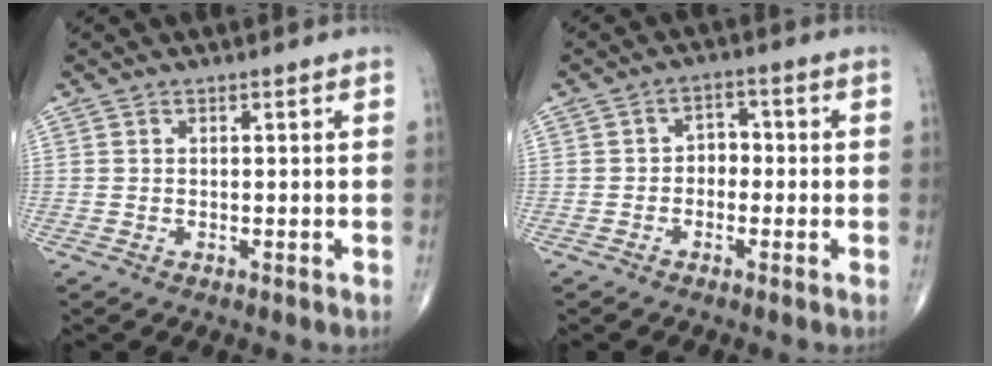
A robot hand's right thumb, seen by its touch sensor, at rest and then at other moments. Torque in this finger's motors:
{"motor_torque": [-0.34, -0.15, 0.05, -0.01, 0.07]}